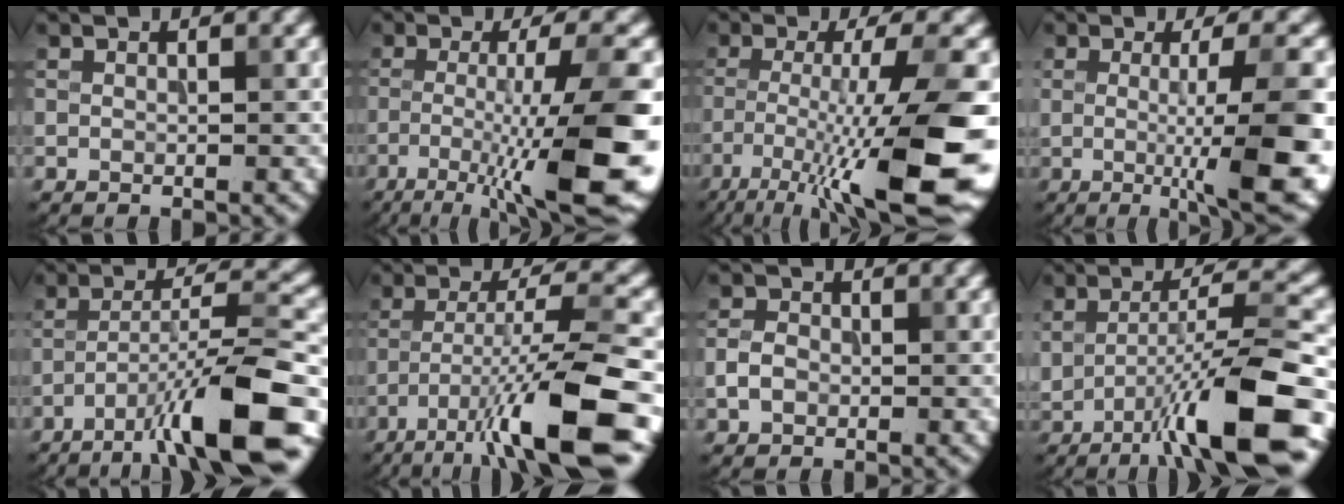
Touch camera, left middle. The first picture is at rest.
{"total": 10.9, "force": [-4.2, 1.6, 9.9], "torque": [-0.144, 0.006, -0.074]}
{"total": 12.7, "force": [-6.4, 2.4, 10.6], "torque": [-0.180, -0.007, -0.104]}
{"total": 10.6, "force": [-1.2, 2.5, 10.2], "torque": [-0.121, -0.017, -0.017]}
{"total": 11.4, "force": [-6.5, 1.9, 9.1], "torque": [-0.143, 0.018, -0.106]}
{"total": 11.3, "force": [-6.3, 1.6, 9.3], "torque": [-0.151, 0.010, -0.105]}
{"total": 2.0, "force": [-0.5, 1.6, 1.1], "torque": [-0.022, 0.001, -0.016]}
{"total": 10.3, "force": [-3.5, 2.2, 9.4], "torque": [-0.150, 0.009, -0.062]}